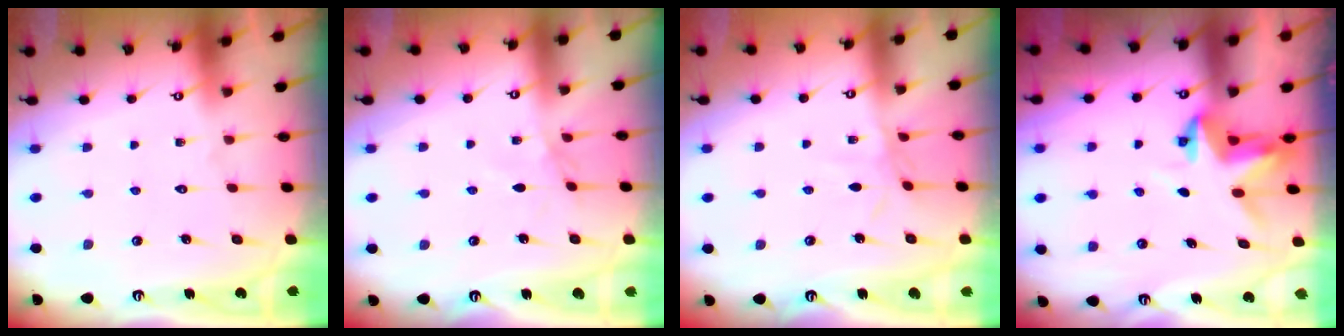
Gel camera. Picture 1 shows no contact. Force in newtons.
{"total": 2.9, "press": 2.9, "slide": 0.4}
{"total": 3.7, "press": 3.6, "slide": 0.4}
{"total": 3.7, "press": 3.7, "slide": 0.3}